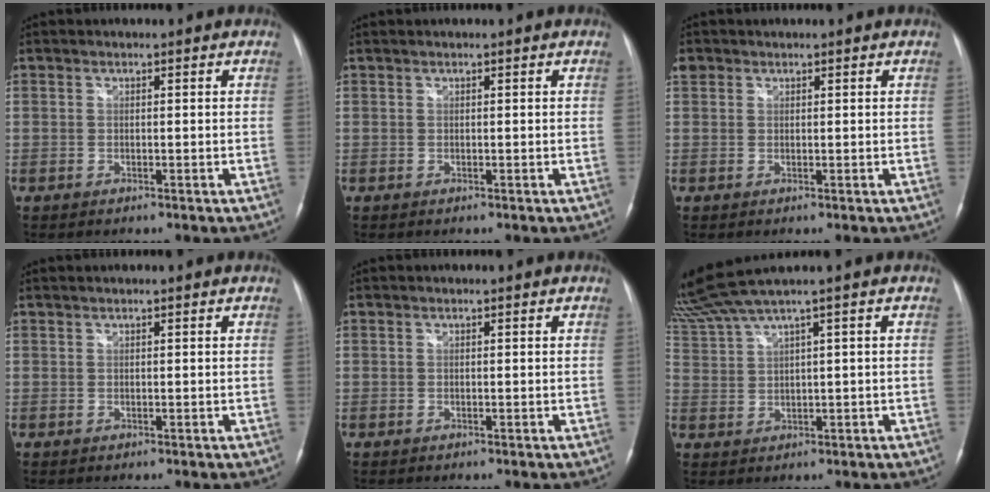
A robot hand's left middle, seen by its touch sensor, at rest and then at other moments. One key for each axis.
{"total": 0.0}
{"total": 1.8, "fx": 1.0, "fy": 1.5, "fz": 0.4, "tx": -0.006, "ty": 0.015, "tz": 0.020}
{"total": 0.5, "fx": 0.5, "fy": -0.1, "fz": 0.3, "tx": -0.009, "ty": 0.011, "tz": 0.014}
{"total": 0.0}
{"total": 6.3, "fx": 5.1, "fy": -1.5, "fz": 3.5, "tx": -0.086, "ty": 0.020, "tz": 0.111}